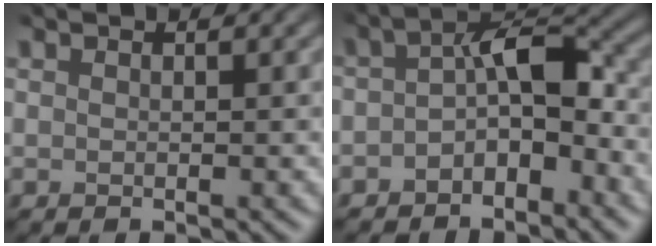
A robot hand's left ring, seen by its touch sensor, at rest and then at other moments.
{"total": 4.3, "force": [-2.7, 1.8, 2.8], "torque": [-0.049, 0.006, -0.046]}